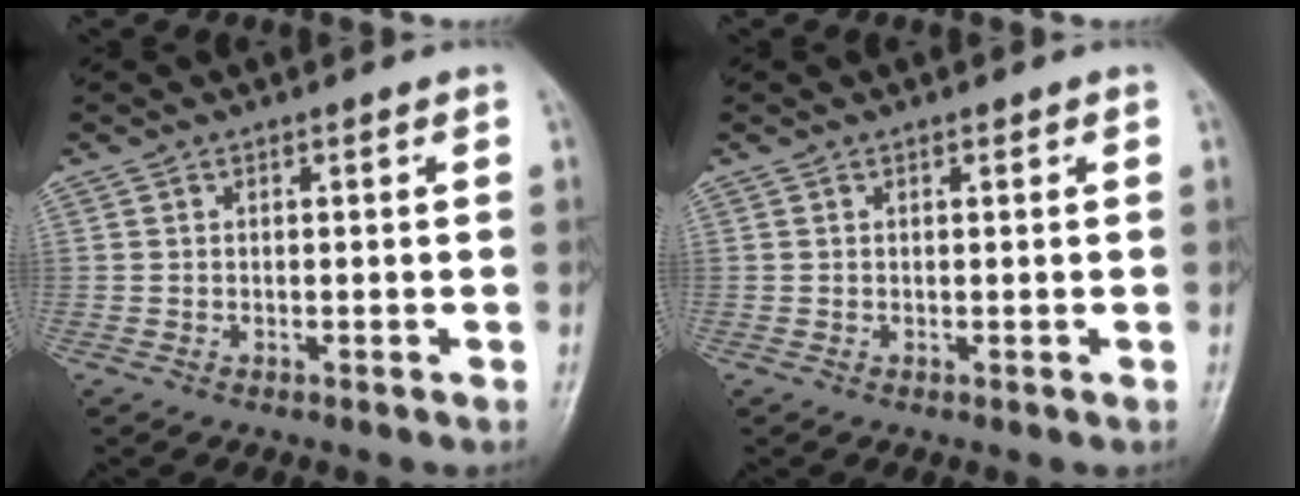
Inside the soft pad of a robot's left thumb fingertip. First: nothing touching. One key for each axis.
{"total": 0.0}